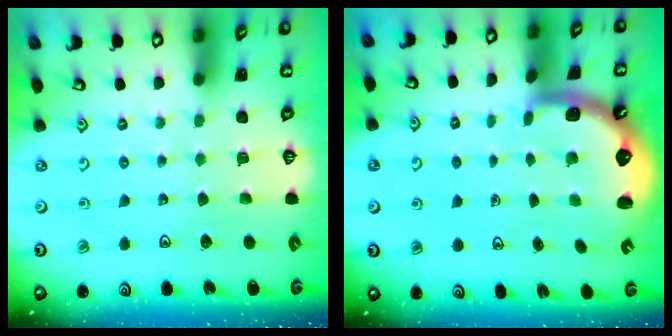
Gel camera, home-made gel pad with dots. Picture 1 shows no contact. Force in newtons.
{"total": 1.6, "press": 1.5, "slide": 0.6}